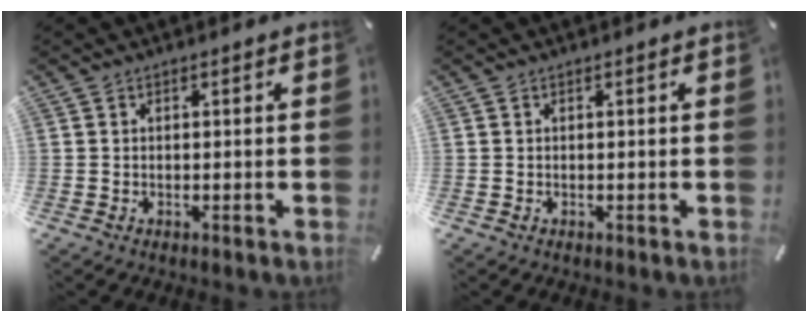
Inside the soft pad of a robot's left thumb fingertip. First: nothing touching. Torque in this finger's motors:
{"motor_torque": [-0.05, -0.23, 0.06, -0.03, -0.02]}